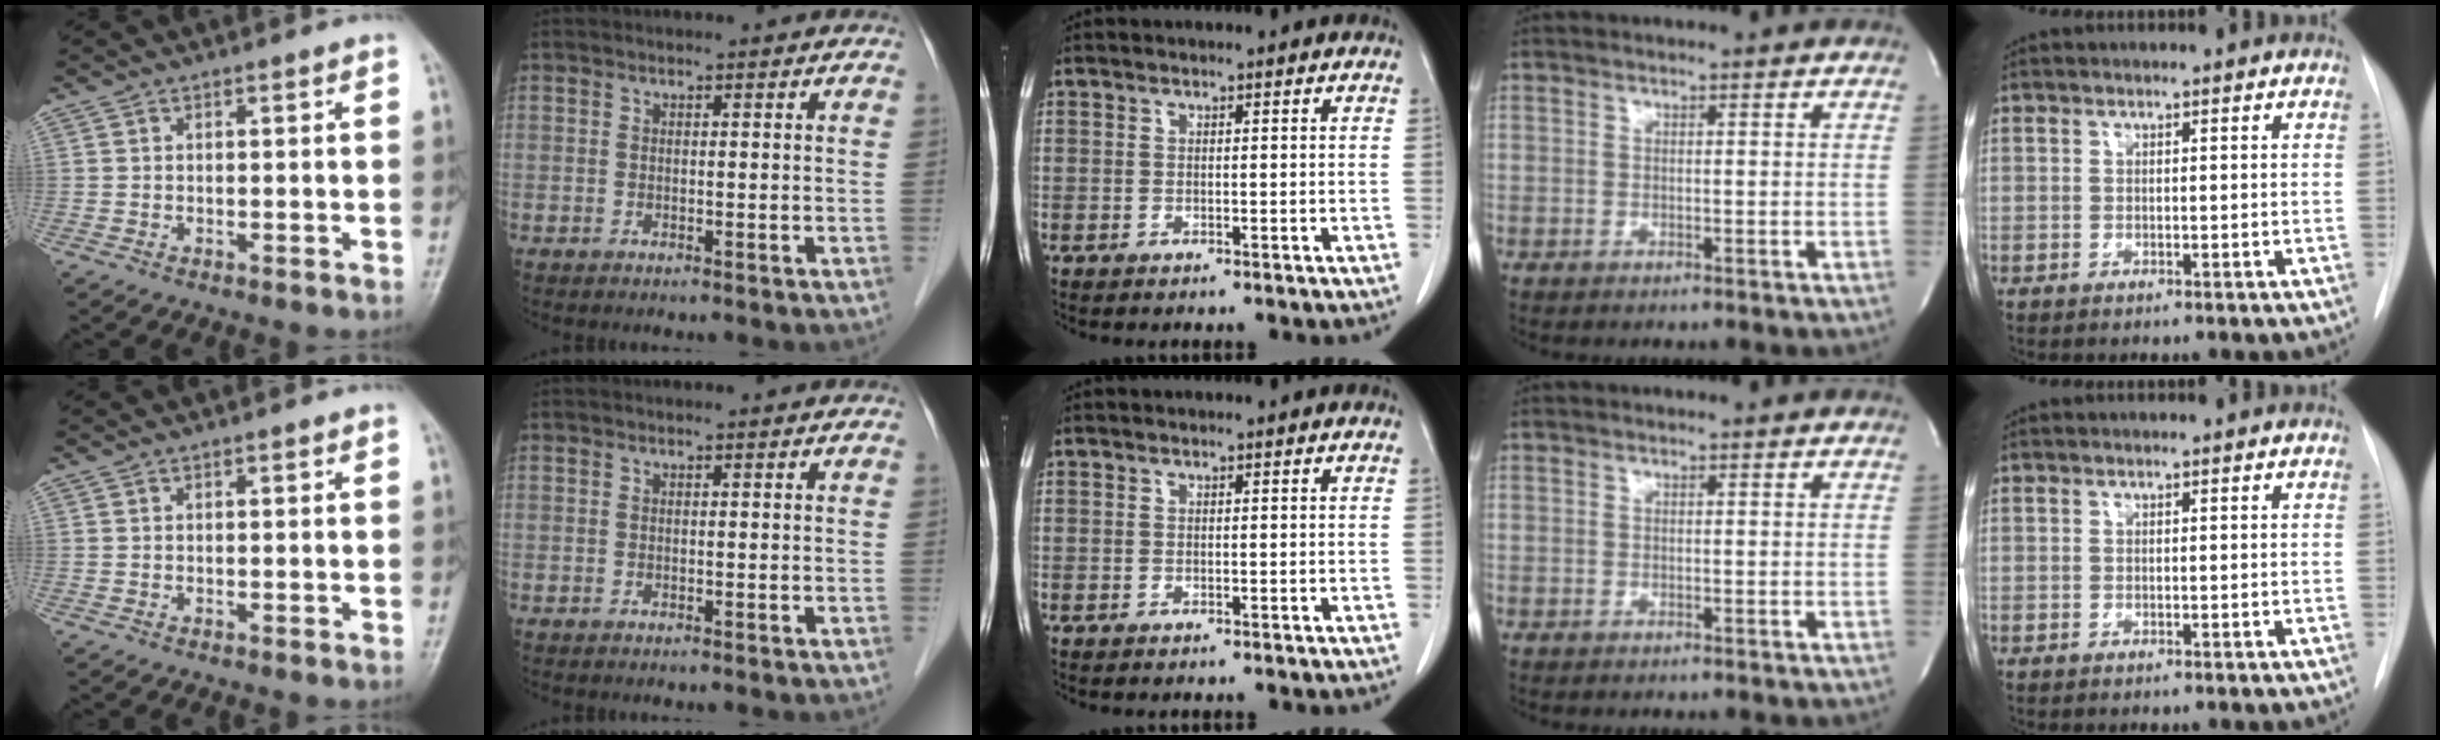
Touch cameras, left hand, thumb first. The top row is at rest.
{}